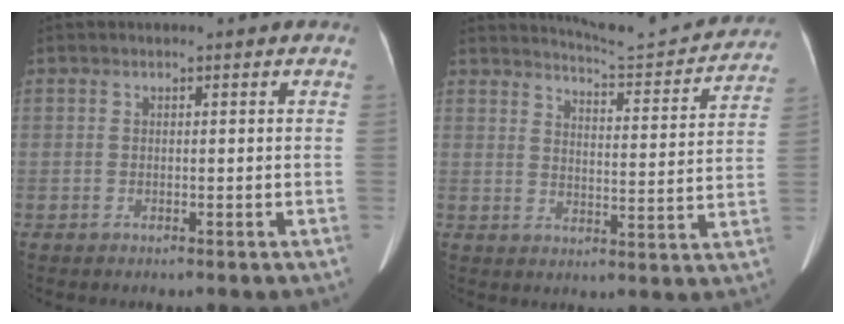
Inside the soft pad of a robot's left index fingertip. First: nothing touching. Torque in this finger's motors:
{"motor_torque": [0.29, -0.94, -0.17, -0.01]}